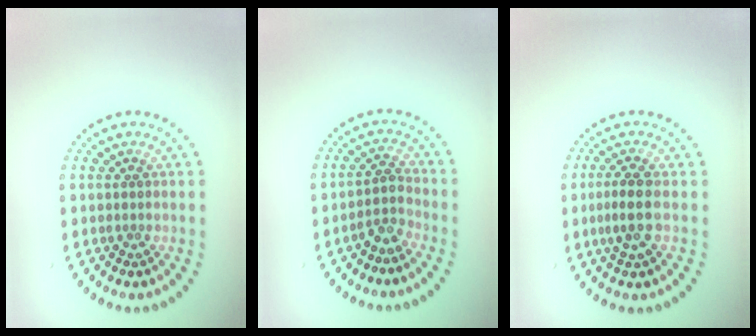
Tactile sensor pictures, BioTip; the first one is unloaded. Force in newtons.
{"total": 2.1, "press": 1.5, "slide": 1.5}
{"total": 2.7, "press": 2.5, "slide": 1.0}